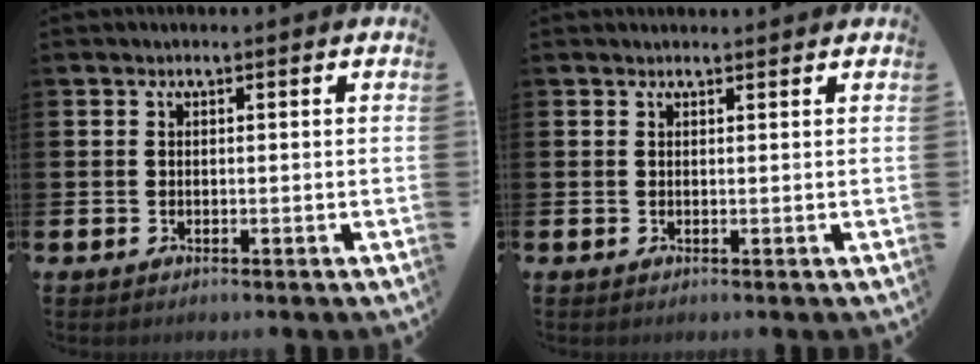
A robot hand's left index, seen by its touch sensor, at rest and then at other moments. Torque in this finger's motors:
{"motor_torque": [0.18, -0.28, 0.03, 0.01]}